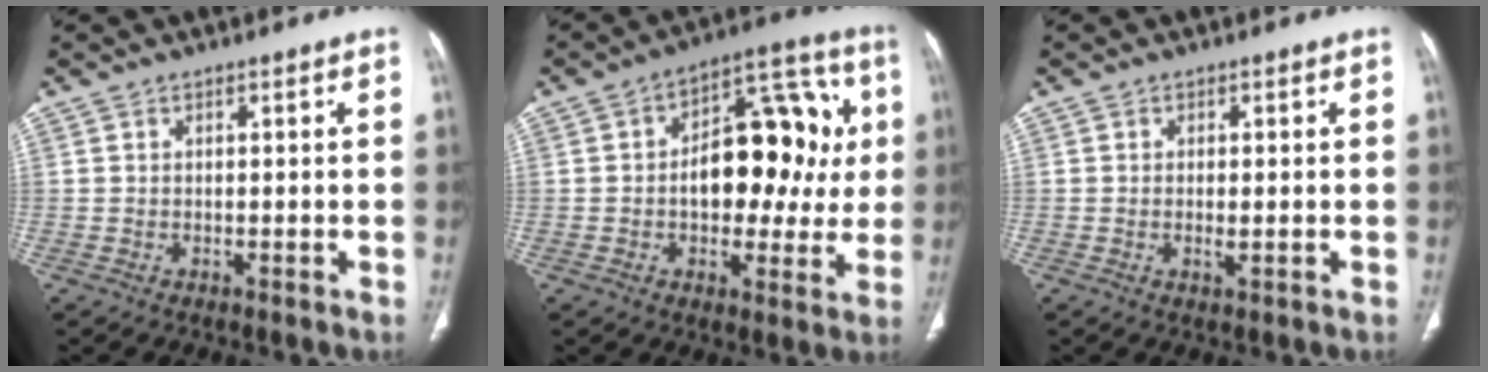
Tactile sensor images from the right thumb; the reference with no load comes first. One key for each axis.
{"total": 19.3, "fx": 1.1, "fy": 11.3, "fz": 15.6, "tx": -0.164, "ty": 0.035, "tz": 0.014}
{"total": 1.5, "fx": -0.3, "fy": 0.4, "fz": 1.4, "tx": -0.027, "ty": -0.005, "tz": -0.005}